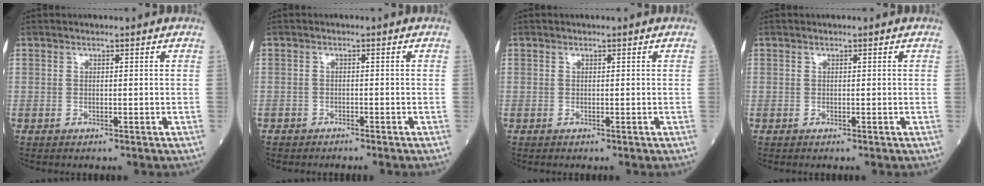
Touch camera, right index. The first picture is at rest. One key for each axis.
{"total": 1.4, "fx": -1.2, "fy": 0.6, "fz": 0.2, "tx": -0.009, "ty": 0.001, "tz": -0.021}
{"total": 0.0}
{"total": 0.0}